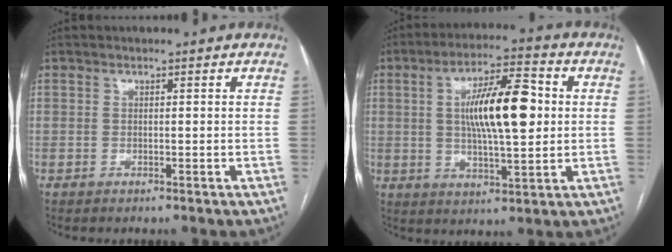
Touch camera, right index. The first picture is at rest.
{"total": 13.1, "force": [1.8, 3.2, 12.5], "torque": [-0.219, 0.016, 0.028]}